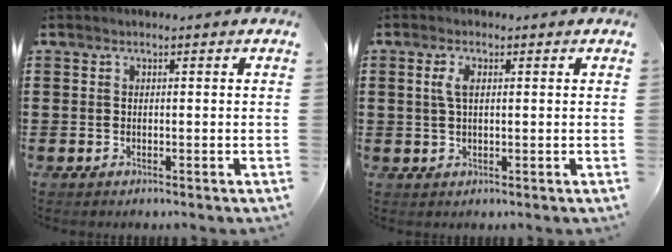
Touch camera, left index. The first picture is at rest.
{"total": 2.9, "force": [0.7, 1.1, 2.6], "torque": [-0.061, 0.005, 0.008]}